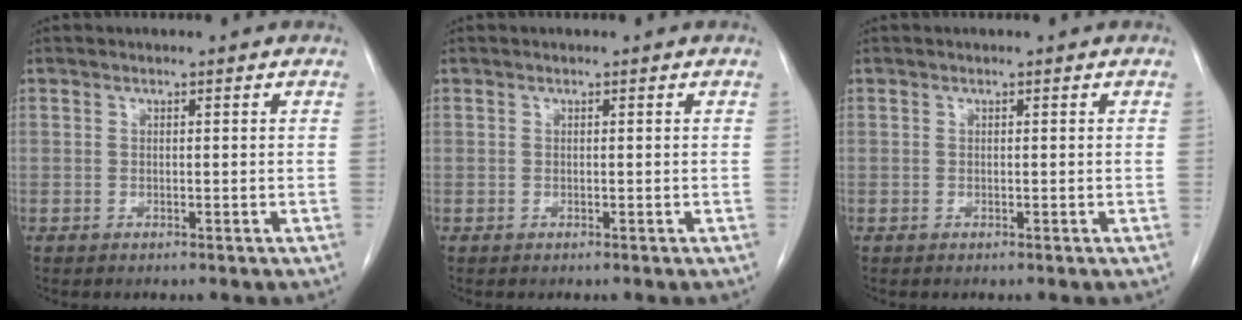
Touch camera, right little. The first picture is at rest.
{"total": 0.0}
{"total": 0.0}